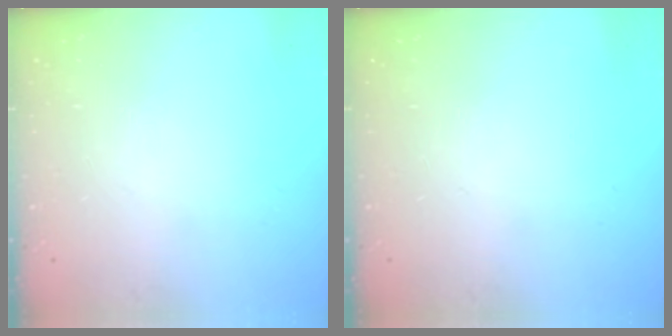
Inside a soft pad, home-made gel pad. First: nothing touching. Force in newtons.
{"total": 0.0}